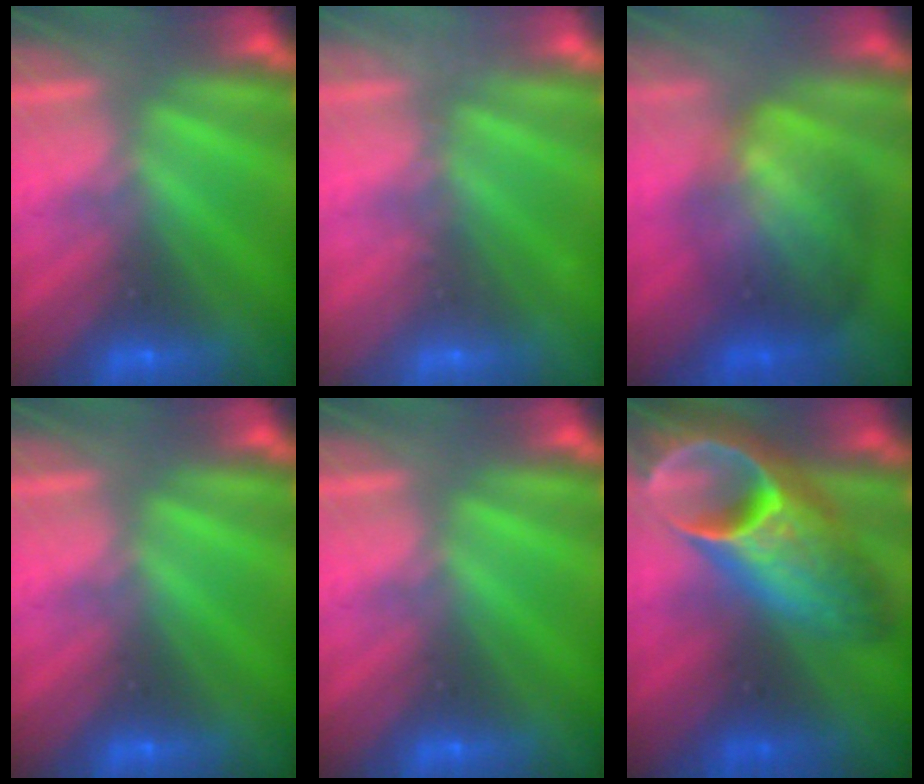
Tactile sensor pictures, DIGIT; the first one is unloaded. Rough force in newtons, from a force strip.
{"total": 2.1}
{"total": 9.5}
{"total": 0.0}
{"total": 0.0}
{"total": 10.8}